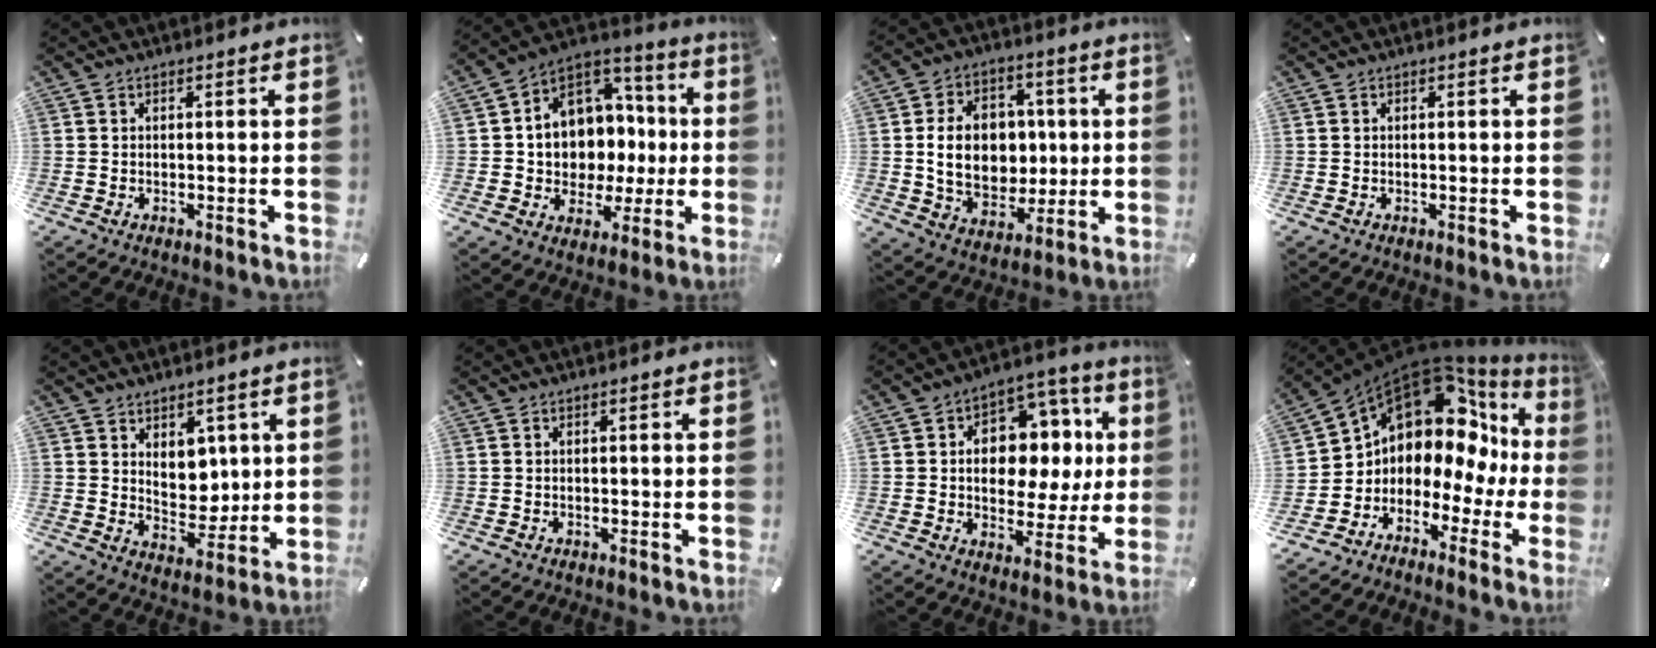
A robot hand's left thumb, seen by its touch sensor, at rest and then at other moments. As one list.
[{"total": 11.1, "force": [0.5, 10.6, 3.5], "torque": [-0.049, -0.031, 0.024]}, {"total": 15.1, "force": [1.1, 12.0, 9.2], "torque": [-0.164, 0.013, 0.027]}, {"total": 0.0}, {"total": 7.1, "force": [3.5, 5.7, 2.3], "torque": [-0.025, -0.027, 0.065]}, {"total": 0.0}, {"total": 11.8, "force": [1.1, 9.4, 7.1], "torque": [-0.092, -0.012, 0.022]}, {"total": 12.0, "force": [5.9, 8.4, 6.3], "torque": [-0.119, -0.069, 0.101]}]